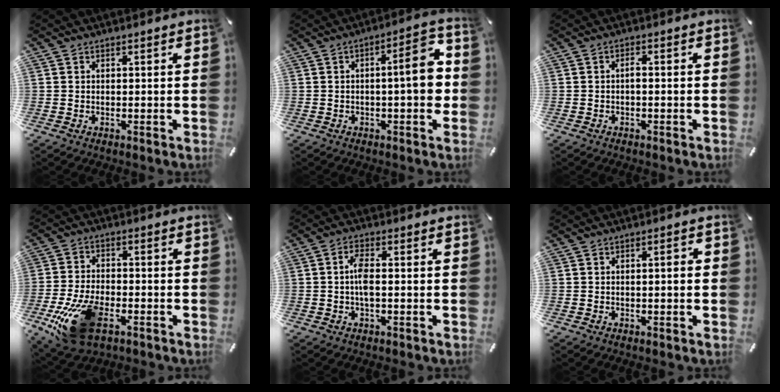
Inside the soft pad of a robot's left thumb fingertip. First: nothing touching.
{"total": 10.1, "force": [-0.4, 3.5, 9.4], "torque": [-0.112, 0.001, -0.014]}
{"total": 1.7, "force": [-0.6, 0.5, 1.5], "torque": [-0.028, 0.004, -0.011]}
{"total": 15.5, "force": [-6.7, 8.2, 11.3], "torque": [-0.235, 0.018, -0.111]}
{"total": 4.5, "force": [-0.5, 1.5, 4.3], "torque": [-0.086, 0.002, -0.012]}
{"total": 1.8, "force": [-0.2, 0.4, 1.8], "torque": [-0.031, 0.005, -0.005]}